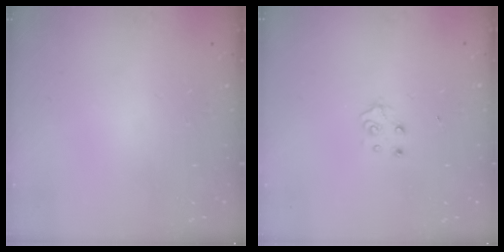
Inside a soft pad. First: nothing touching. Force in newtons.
{"total": 5.1, "press": 5.1, "slide": 0.5}